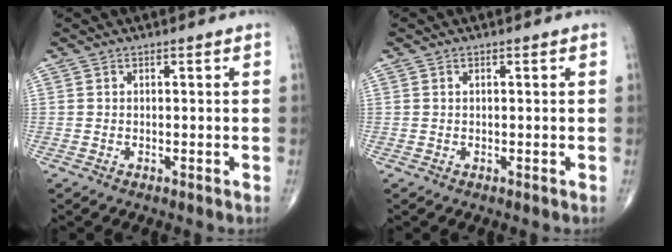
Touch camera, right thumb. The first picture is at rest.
{"total": 0.5, "force": [0.2, 0.2, 0.5], "torque": [-0.011, 0.004, 0.005]}